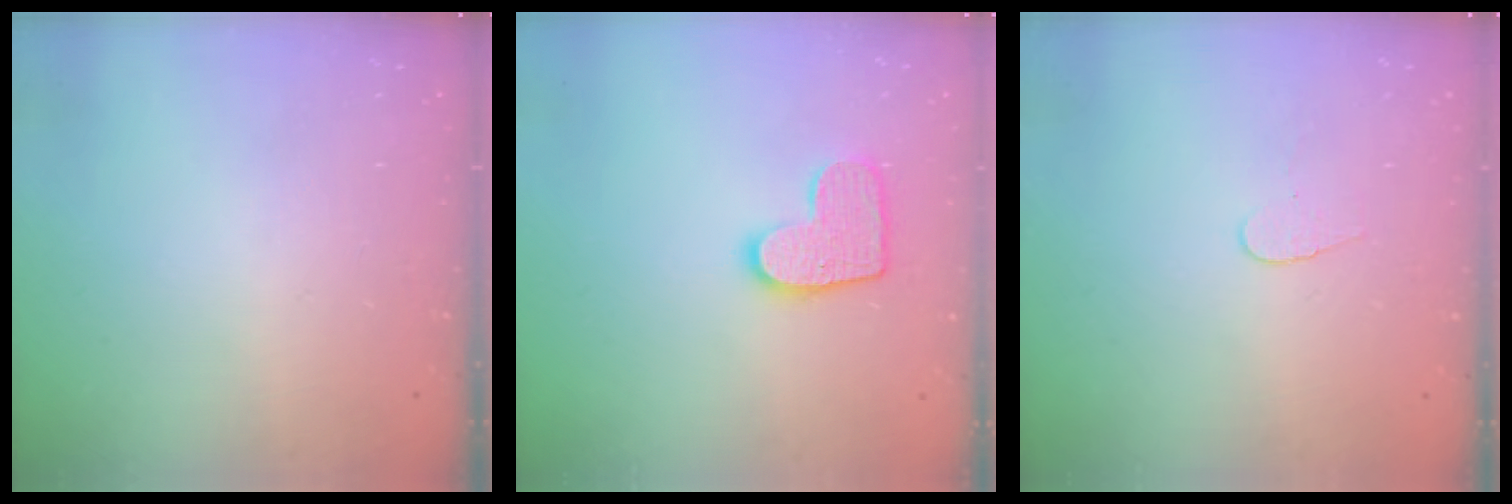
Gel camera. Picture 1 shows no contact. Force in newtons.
{"total": 10.9, "press": 10.9, "slide": 0.6}
{"total": 3.6, "press": 3.6, "slide": 0.3}